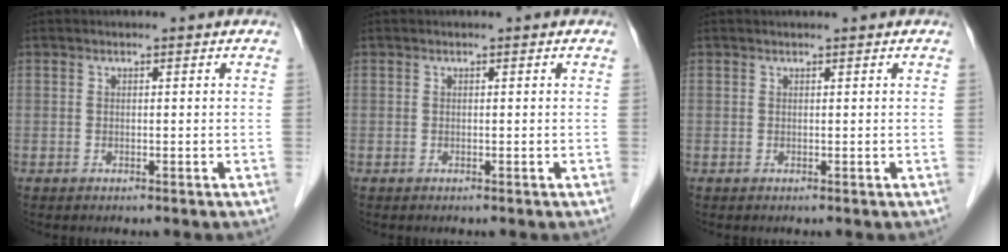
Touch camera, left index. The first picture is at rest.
{"total": 0.0}
{"total": 0.7, "force": [0.7, 0.0, 0.2], "torque": [-0.006, 0.008, 0.013]}